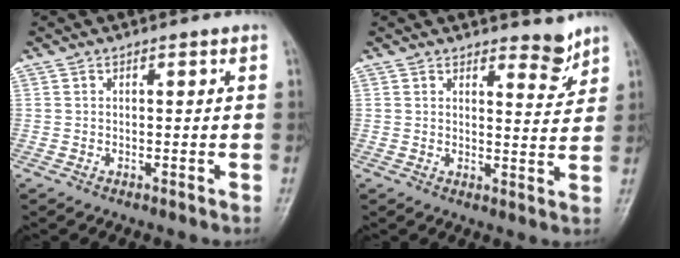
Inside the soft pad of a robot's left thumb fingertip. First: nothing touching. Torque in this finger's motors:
{"motor_torque": [-0.39, 0.19, -0.16, -0.31, 0.00]}